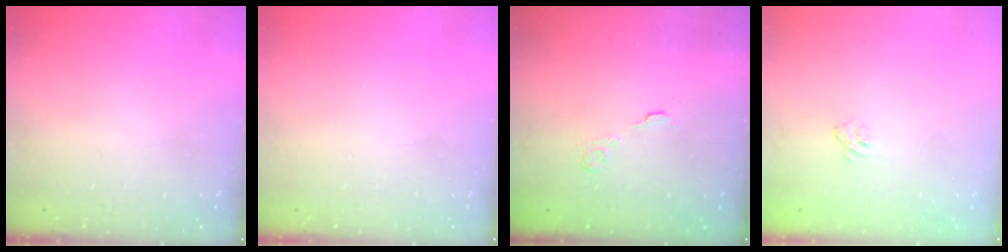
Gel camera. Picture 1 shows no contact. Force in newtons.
{"total": 0.0}
{"total": 2.7, "press": 2.3, "slide": 1.4}
{"total": 3.7, "press": 3.5, "slide": 1.2}